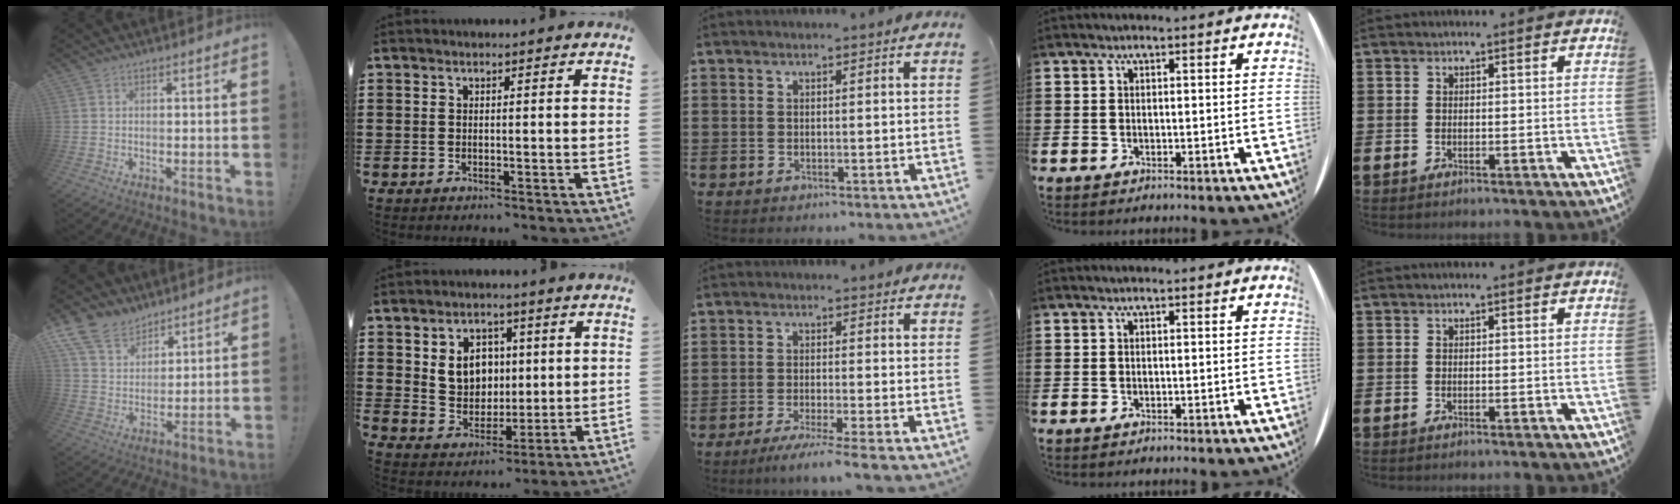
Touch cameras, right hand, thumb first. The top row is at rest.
{"thumb": {"total": 12.2, "force": [9.2, 7.2, 3.4], "torque": [-0.072, -0.064, 0.181]}, "index": {"total": 6.7, "force": [1.7, 5.7, 3.1], "torque": [-0.069, 0.014, 0.027]}, "middle": {"total": 3.5, "force": [-2.9, -0.5, 2.0], "torque": [-0.038, -0.011, -0.055]}}